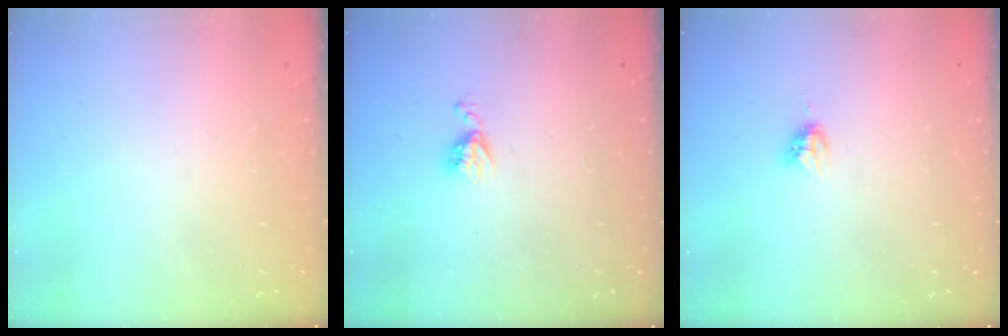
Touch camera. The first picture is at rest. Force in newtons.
{"total": 5.8, "press": 5.7, "slide": 0.7}
{"total": 4.0, "press": 3.9, "slide": 0.7}